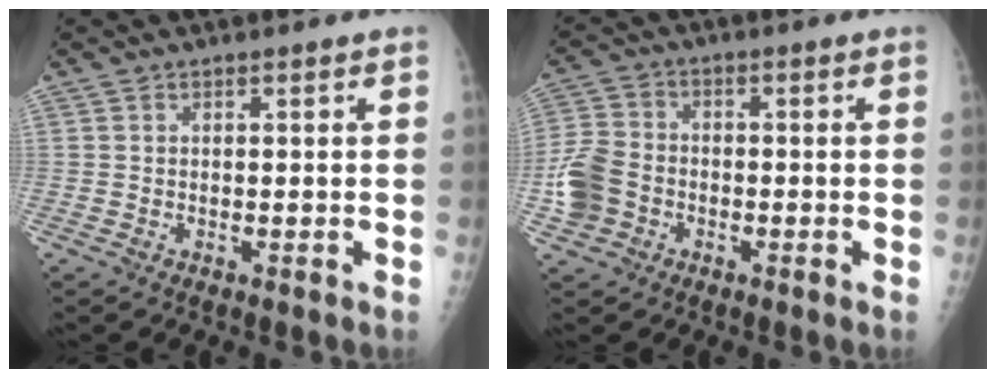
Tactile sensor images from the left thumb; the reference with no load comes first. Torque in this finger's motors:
{"motor_torque": [-0.02, 0.06, 0.37, 0.32, 0.05]}